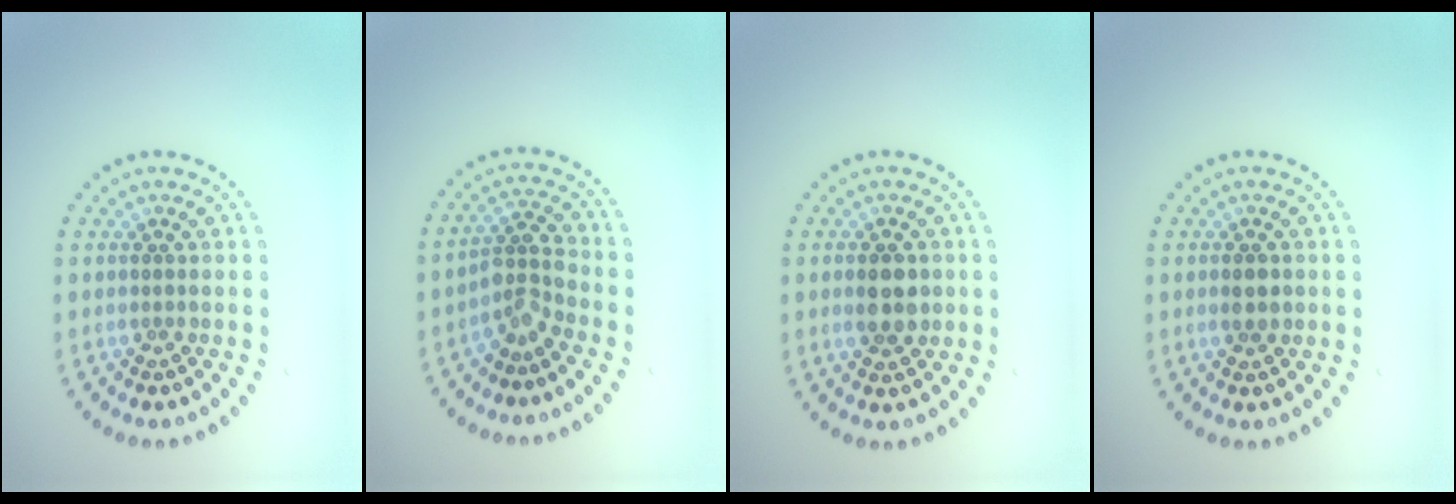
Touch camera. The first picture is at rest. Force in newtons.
{"total": 2.7, "press": 2.0, "slide": 1.8}
{"total": 2.9, "press": 2.9, "slide": 0.1}
{"total": 1.6, "press": 1.6, "slide": 0.2}